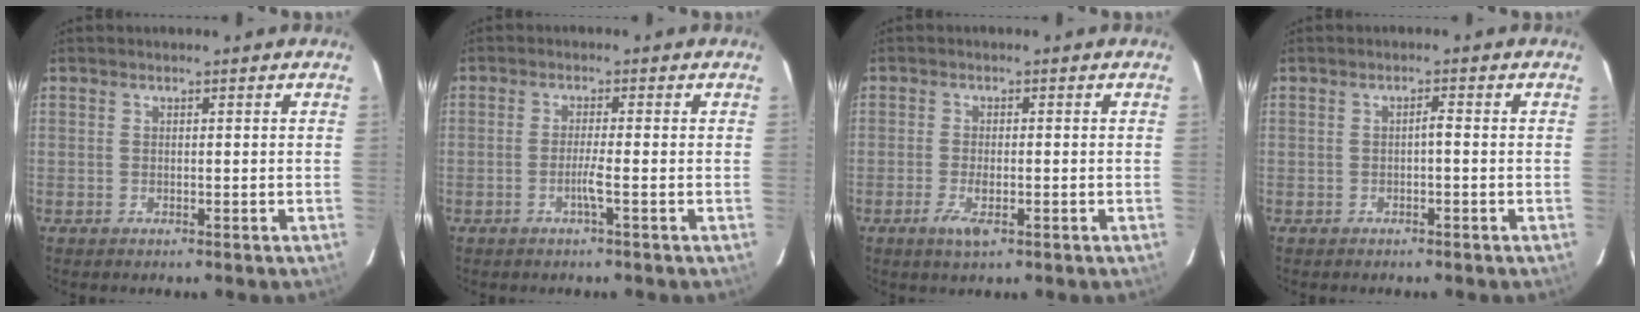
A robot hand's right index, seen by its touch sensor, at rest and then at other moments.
{"total": 2.3, "force": [-0.9, -0.5, 2.1], "torque": [-0.042, -0.002, -0.019]}
{"total": 3.1, "force": [-1.5, 0.8, 2.6], "torque": [-0.055, -0.004, -0.024]}
{"total": 1.1, "force": [-0.3, 0.1, 1.0], "torque": [-0.014, 0.003, -0.006]}